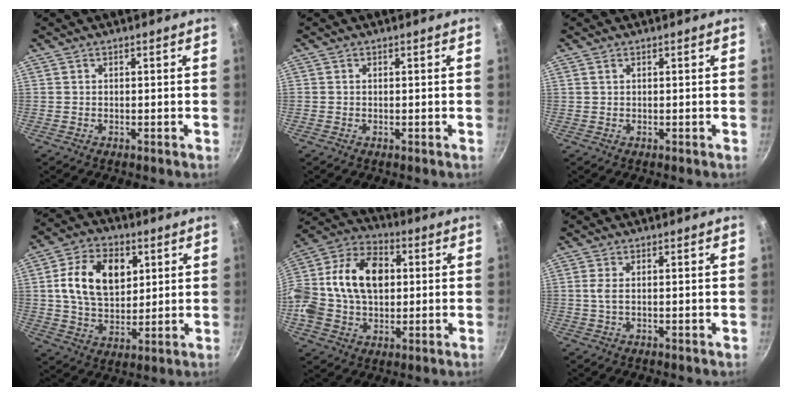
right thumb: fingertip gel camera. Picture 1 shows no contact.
{"total": 0.0}
{"total": 0.5, "force": [0.3, 0.3, 0.3], "torque": [-0.005, 0.001, 0.005]}
{"total": 15.0, "force": [3.9, 10.2, 10.4], "torque": [-0.156, -0.004, 0.062]}
{"total": 20.7, "force": [2.0, 14.7, 14.4], "torque": [-0.248, 0.036, 0.021]}
{"total": 1.9, "force": [0.2, 0.6, 1.8], "torque": [-0.041, 0.000, 0.004]}